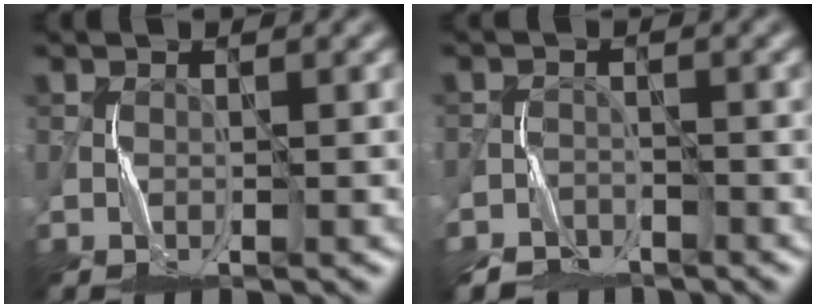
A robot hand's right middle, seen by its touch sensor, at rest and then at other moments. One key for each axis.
{"total": 4.1, "fx": -3.5, "fy": 1.9, "fz": 0.6, "tx": -0.003, "ty": -0.007, "tz": -0.066}